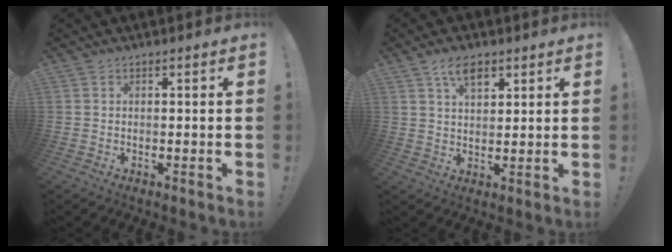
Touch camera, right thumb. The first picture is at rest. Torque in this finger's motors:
{"motor_torque": [-0.15, 0.44, 0.48, 0.35, 0.00]}